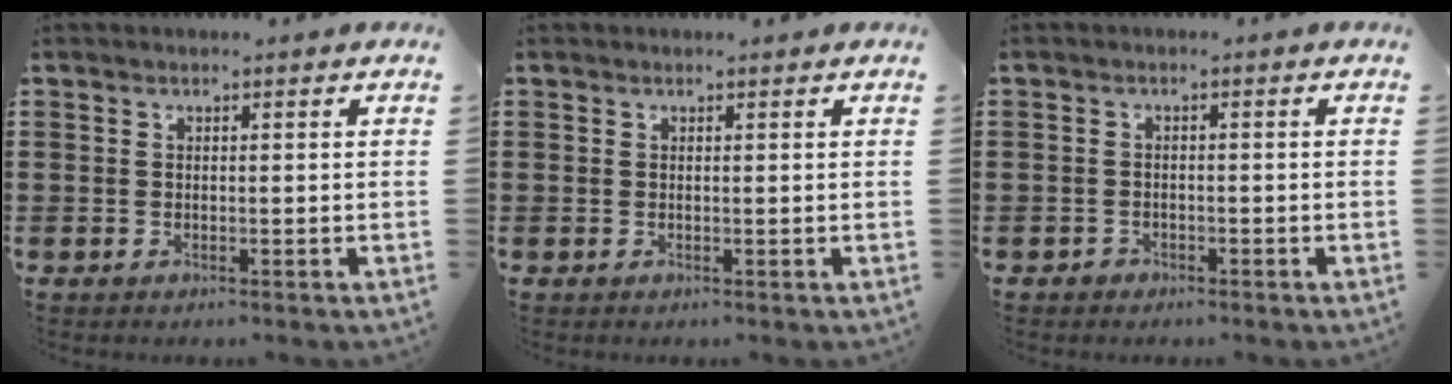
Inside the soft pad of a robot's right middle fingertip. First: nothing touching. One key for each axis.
{"total": 0.0}
{"total": 1.0, "fx": -0.9, "fy": 0.6, "fz": 0.2, "tx": -0.005, "ty": 0.001, "tz": -0.020}